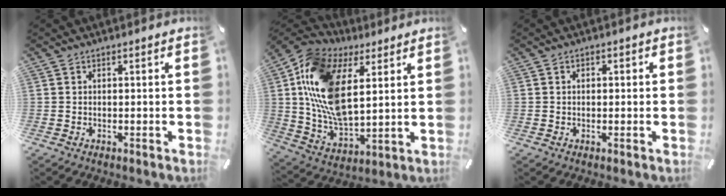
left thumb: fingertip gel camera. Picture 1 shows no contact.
{"total": 17.4, "force": [5.5, 10.7, 12.6], "torque": [-0.302, -0.022, 0.099]}
{"total": 1.2, "force": [0.0, 0.9, 0.8], "torque": [-0.015, 0.007, -0.003]}